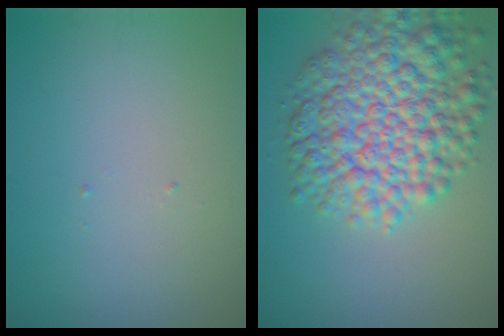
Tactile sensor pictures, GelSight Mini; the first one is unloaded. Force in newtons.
{"total": 9.8, "press": 9.8, "slide": 0.3}